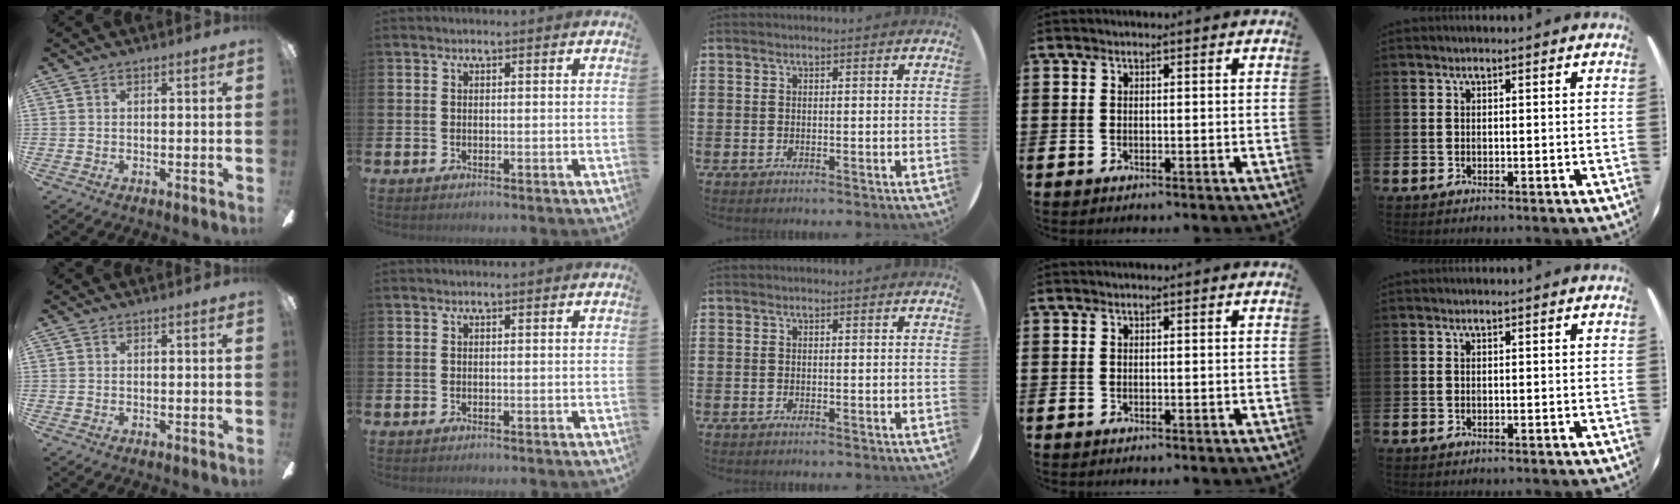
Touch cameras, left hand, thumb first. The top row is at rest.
{}